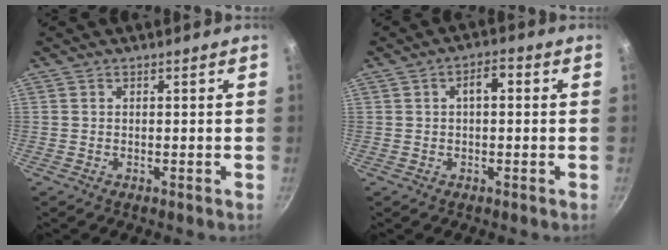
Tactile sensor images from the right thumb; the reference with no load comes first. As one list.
[{"total": 3.6, "force": [0.4, 1.9, 3.0], "torque": [-0.042, 0.013, 0.002]}]